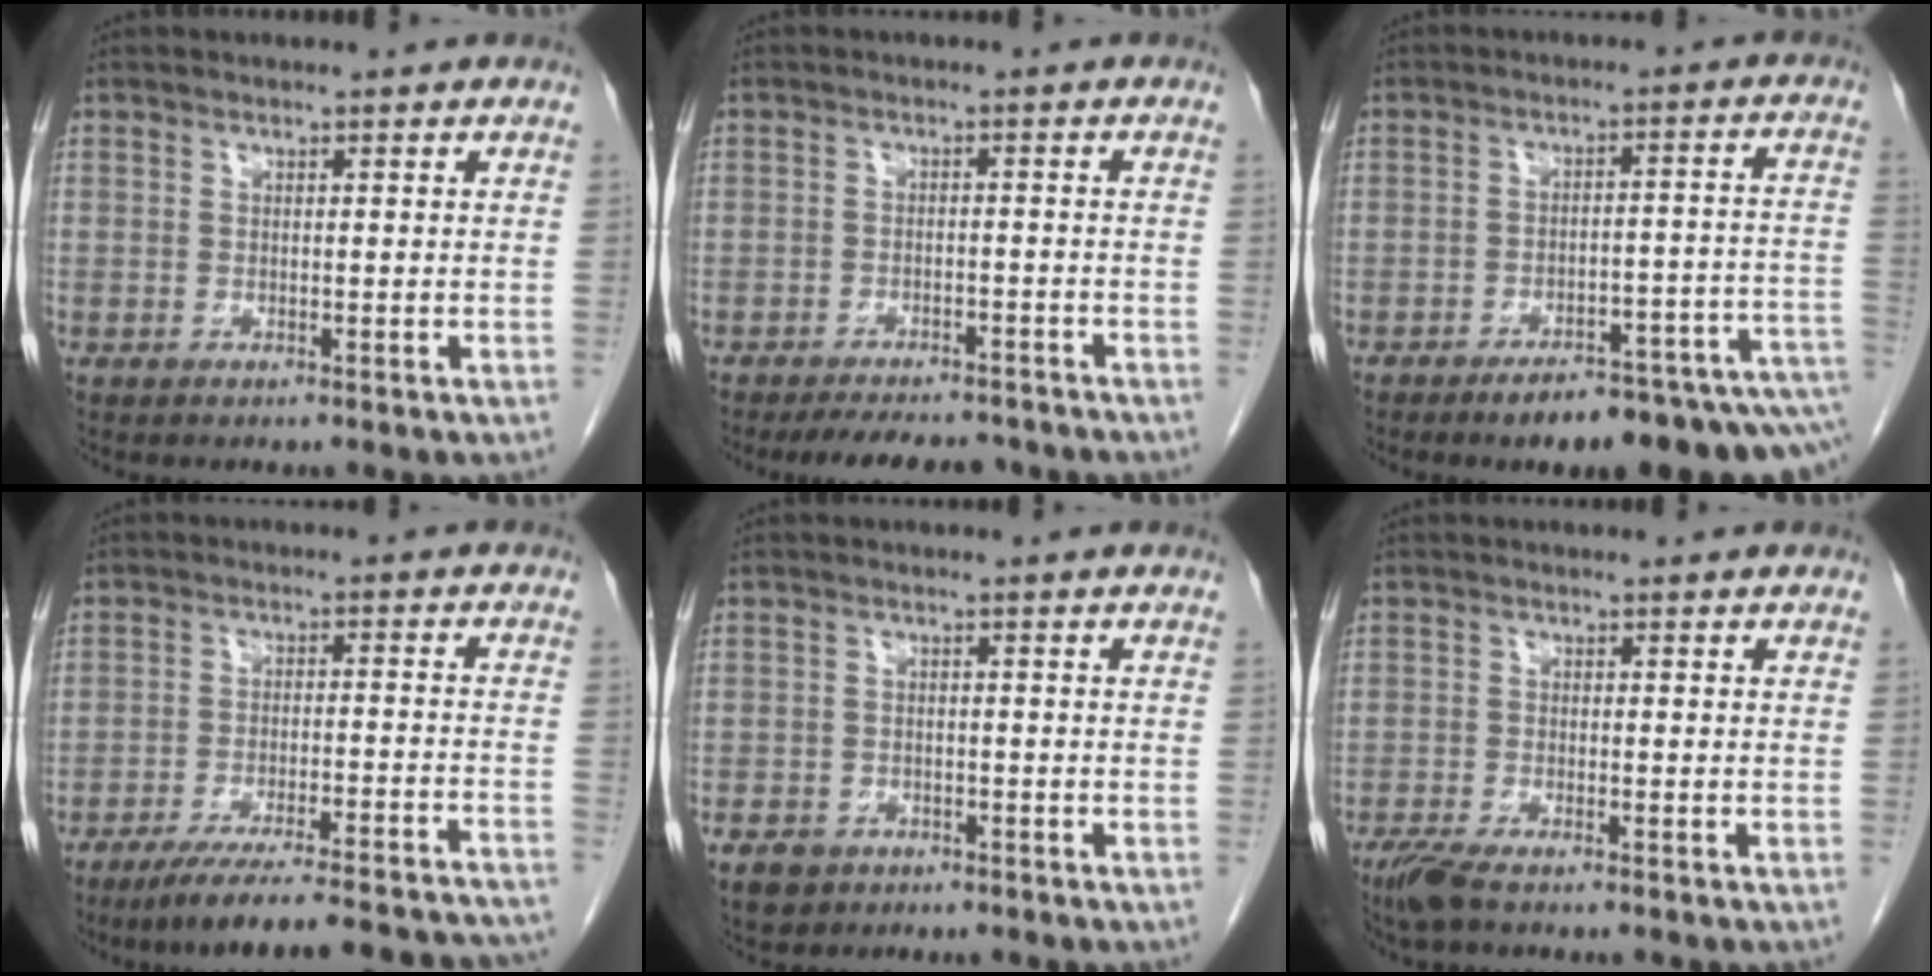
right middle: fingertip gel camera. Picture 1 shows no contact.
{"total": 9.3, "force": [-8.3, 2.6, 3.2], "torque": [-0.042, -0.002, -0.110]}
{"total": 13.9, "force": [-11.0, 2.1, 8.2], "torque": [-0.041, 0.035, -0.143]}
{"total": 23.8, "force": [-21.6, 1.4, 9.7], "torque": [-0.089, -0.019, -0.287]}
{"total": 3.3, "force": [-2.2, 2.4, 0.8], "torque": [-0.017, 0.005, -0.030]}
{"total": 3.5, "force": [-2.7, 0.5, 2.1], "torque": [-0.048, -0.010, -0.053]}